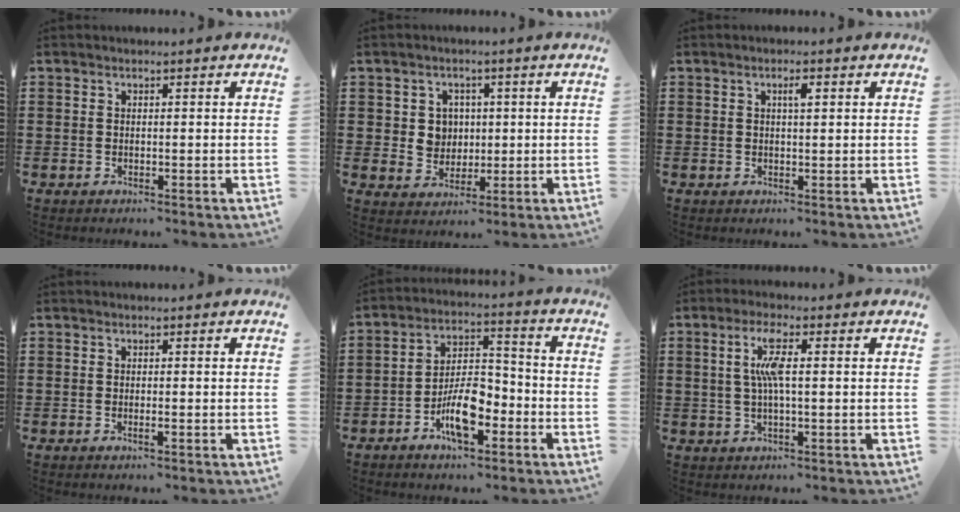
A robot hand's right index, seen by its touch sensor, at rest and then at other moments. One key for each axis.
{"total": 4.2, "fx": 0.8, "fy": 3.9, "fz": 1.5, "tx": -0.047, "ty": 0.011, "tz": 0.013}
{"total": 1.8, "fx": 0.6, "fy": 0.5, "fz": 1.6, "tx": -0.024, "ty": 0.003, "tz": 0.007}
{"total": 0.6, "fx": -0.3, "fy": 0.0, "fz": 0.6, "tx": -0.010, "ty": -0.004, "tz": -0.004}
{"total": 8.6, "fx": -4.3, "fy": 3.5, "fz": 6.5, "tx": -0.130, "ty": 0.006, "tz": -0.079}
{"total": 5.4, "fx": 0.7, "fy": 0.8, "fz": 5.2, "tx": -0.115, "ty": -0.003, "tz": 0.003}